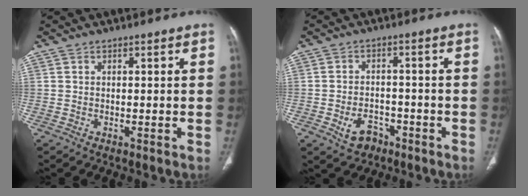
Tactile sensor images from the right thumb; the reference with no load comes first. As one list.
[{"total": 5.3, "force": [-2.8, 3.8, 2.5], "torque": [-0.033, 0.025, -0.038]}]